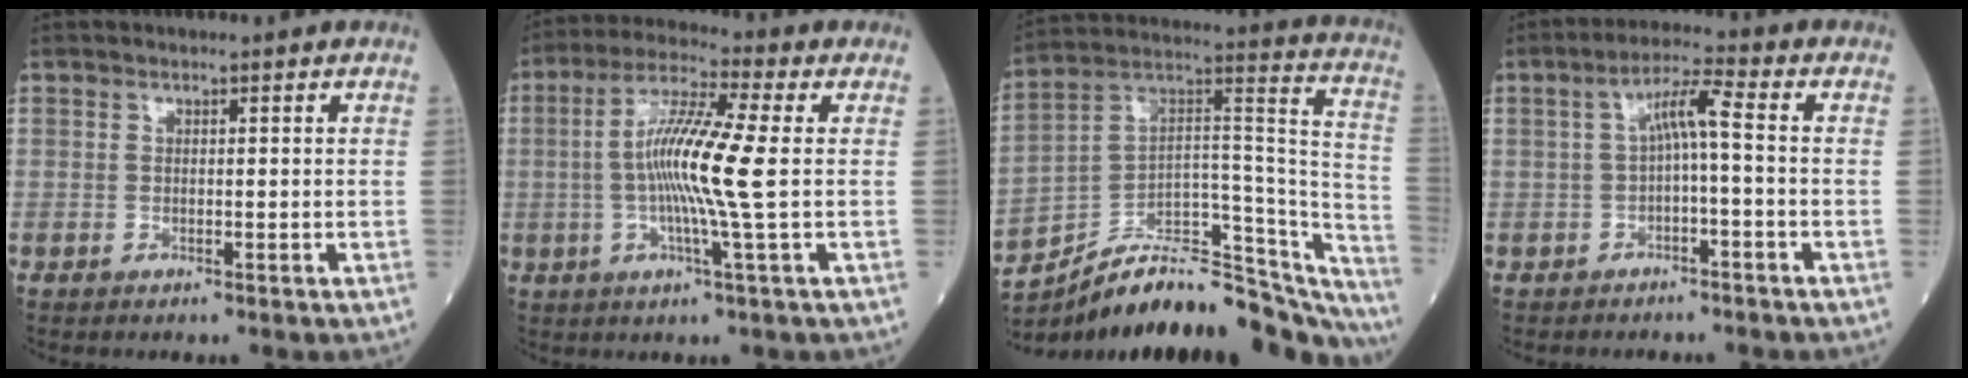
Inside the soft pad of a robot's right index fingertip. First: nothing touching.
{"total": 11.2, "force": [-0.2, -0.5, 11.2], "torque": [-0.213, 0.001, -0.014]}
{"total": 29.8, "force": [-25.7, 6.8, 13.4], "torque": [-0.150, 0.031, -0.371]}
{"total": 4.9, "force": [-0.4, 0.4, 4.9], "torque": [-0.085, 0.024, -0.006]}